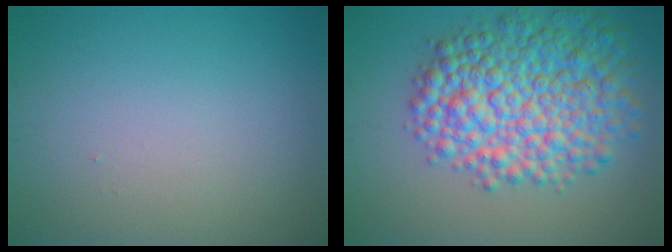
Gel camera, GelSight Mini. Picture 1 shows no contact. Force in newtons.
{"total": 9.8, "press": 9.8, "slide": 0.2}